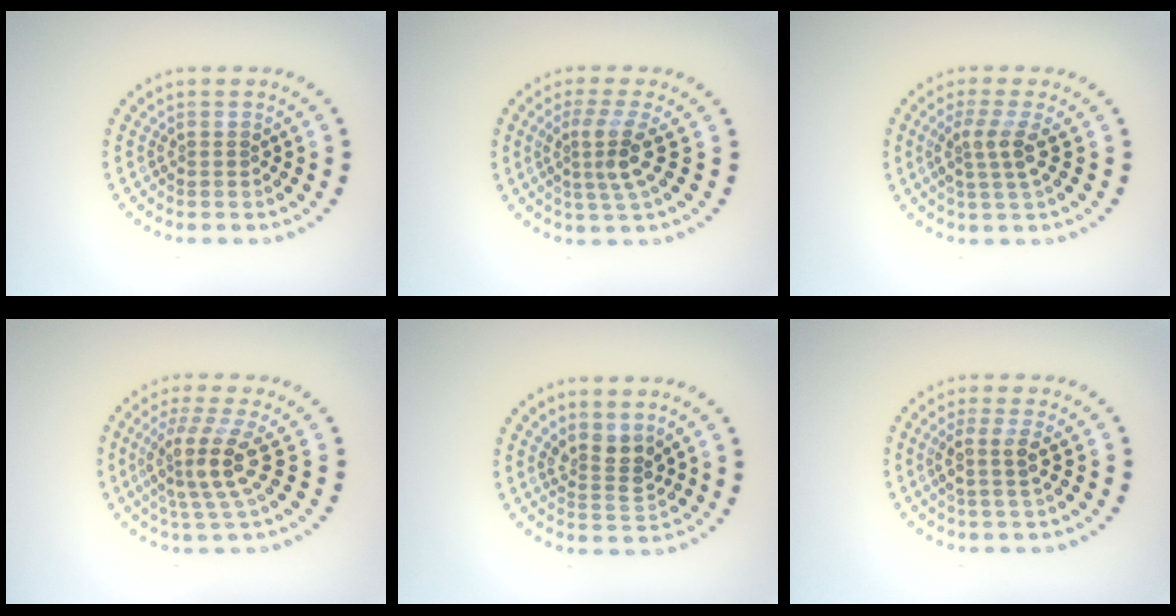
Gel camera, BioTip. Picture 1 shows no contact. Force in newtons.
{"total": 3.2, "press": 2.3, "slide": 2.3}
{"total": 2.7, "press": 2.1, "slide": 1.8}
{"total": 4.4, "press": 3.3, "slide": 2.9}
{"total": 2.8, "press": 2.4, "slide": 1.4}
{"total": 2.5, "press": 2.0, "slide": 1.5}